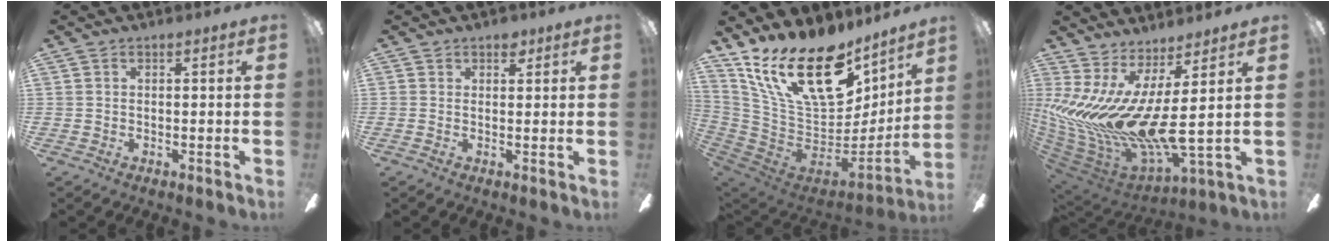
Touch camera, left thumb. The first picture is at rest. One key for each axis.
{"total": 2.0, "fx": 1.3, "fy": 1.2, "fz": 0.9, "tx": -0.004, "ty": -0.005, "tz": 0.020}
{"total": 26.4, "fx": 16.1, "fy": 12.3, "fz": 16.9, "tx": -0.318, "ty": -0.104, "tz": 0.299}
{"total": 15.1, "fx": 0.4, "fy": 5.2, "fz": 14.2, "tx": -0.323, "ty": -0.061, "tz": 0.009}